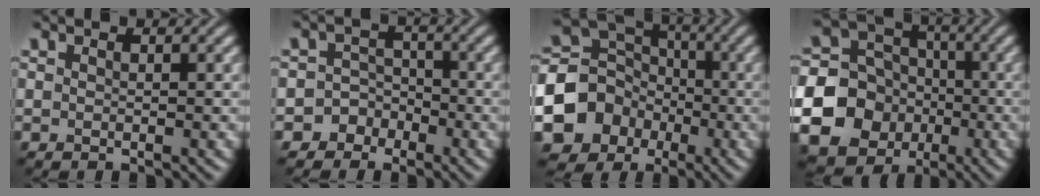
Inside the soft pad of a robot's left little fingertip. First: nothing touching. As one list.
[{"total": 3.9, "force": [-2.4, 3.1, 0.1], "torque": [0.049, 0.007, -0.056]}, {"total": 11.9, "force": [-4.2, 10.5, 3.7], "torque": [-0.084, -0.028, -0.092]}, {"total": 16.6, "force": [-4.7, 15.3, 4.4], "torque": [-0.132, -0.042, -0.103]}]